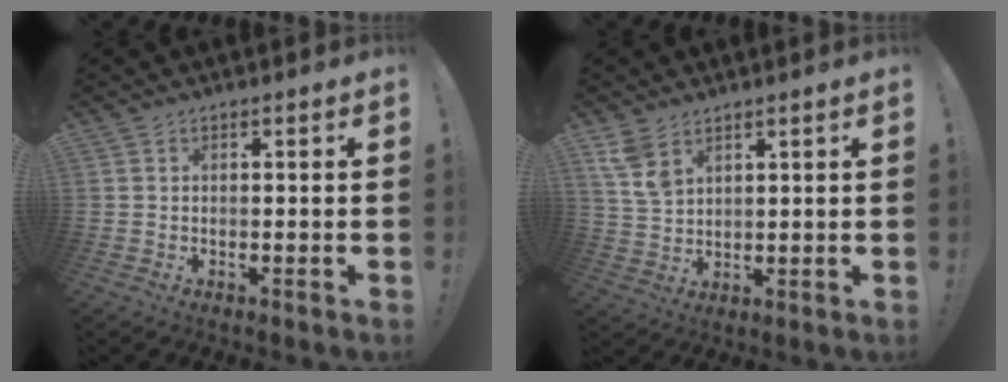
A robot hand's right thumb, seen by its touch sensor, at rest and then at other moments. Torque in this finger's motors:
{"motor_torque": [-0.19, 1.36, 0.93, 0.43, 0.06]}